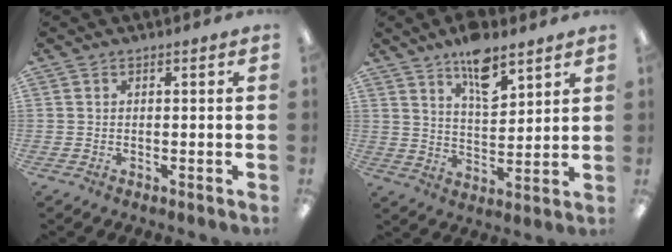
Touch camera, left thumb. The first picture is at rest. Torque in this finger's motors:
{"motor_torque": [1.26, 0.89, 0.79, -0.80, 0.24]}